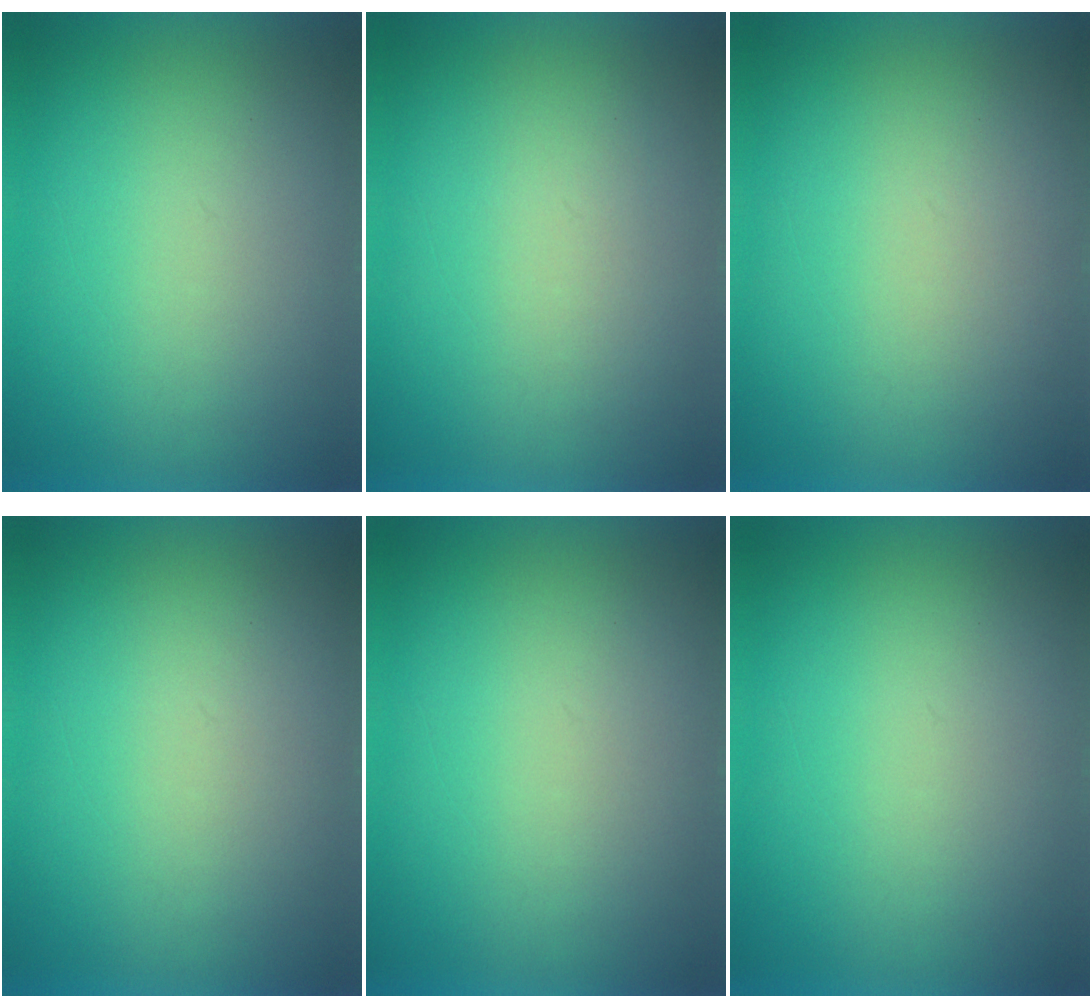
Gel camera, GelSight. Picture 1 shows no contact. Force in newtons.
{"total": 1.3}
{"total": 2.0}
{"total": 1.1}
{"total": 1.1}
{"total": 0.0}